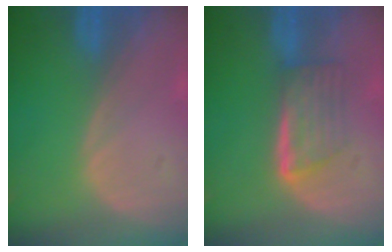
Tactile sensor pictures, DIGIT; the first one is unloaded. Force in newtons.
{"total": 5.9, "press": 5.0, "slide": 3.1}